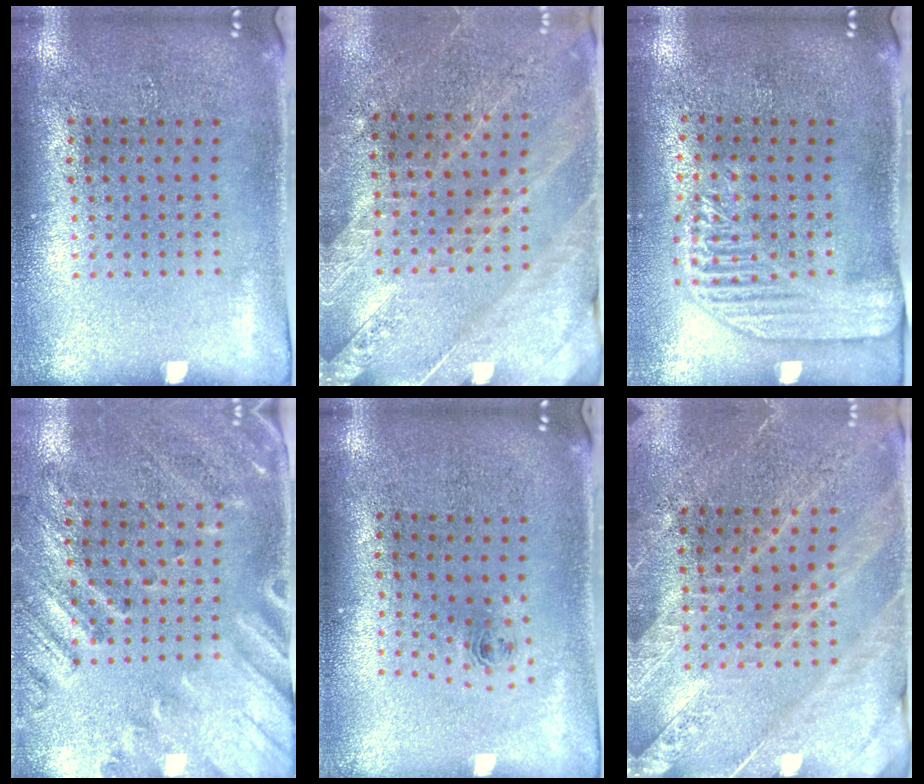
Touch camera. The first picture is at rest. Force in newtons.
{"total": 2.5, "press": 2.5, "slide": 0.4}
{"total": 2.2, "press": 1.9, "slide": 1.0}
{"total": 2.4, "press": 1.9, "slide": 1.5}
{"total": 0.8, "press": 0.3, "slide": 0.7}
{"total": 2.7, "press": 2.7, "slide": 0.5}